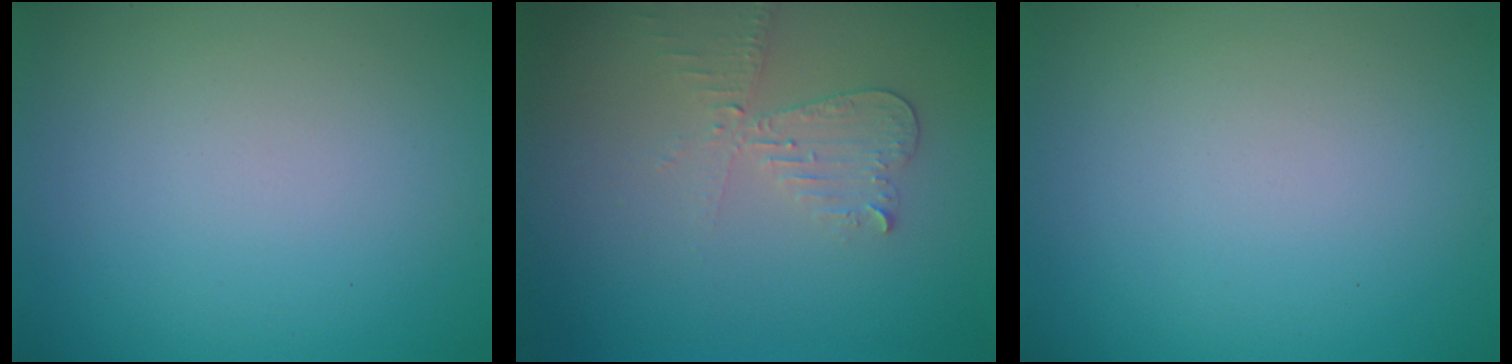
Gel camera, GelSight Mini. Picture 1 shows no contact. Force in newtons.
{"total": 2.4, "press": 2.4, "slide": 0.5}
{"total": 0.0}